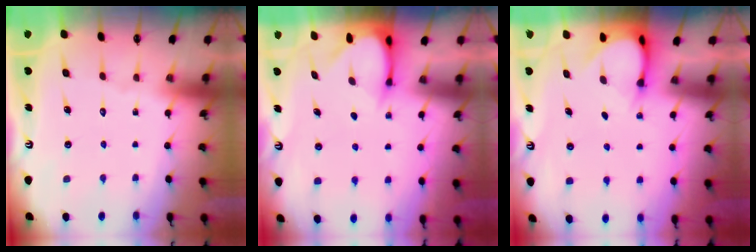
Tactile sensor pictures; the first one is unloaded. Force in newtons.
{"total": 3.8, "press": 3.8, "slide": 0.2}
{"total": 4.0, "press": 3.9, "slide": 0.3}